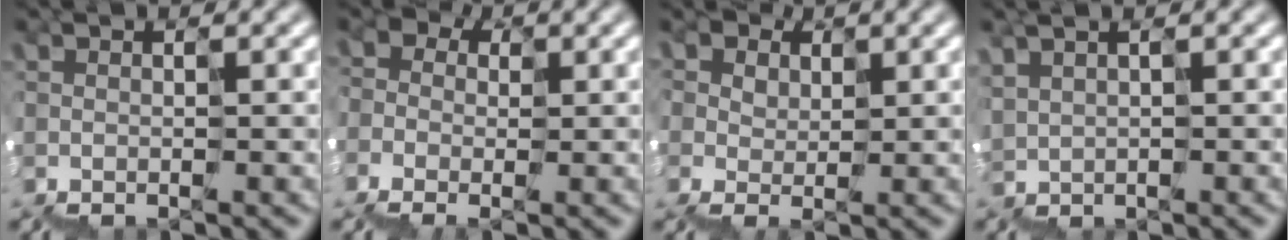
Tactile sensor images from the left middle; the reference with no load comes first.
{"total": 2.4, "force": [-1.1, 2.1, 0.5], "torque": [-0.036, 0.006, -0.021]}
{"total": 2.1, "force": [0.9, 1.9, 0.1], "torque": [-0.020, 0.010, 0.017]}
{"total": 0.9, "force": [0.9, 0.2, -0.2], "torque": [-0.022, 0.013, 0.031]}